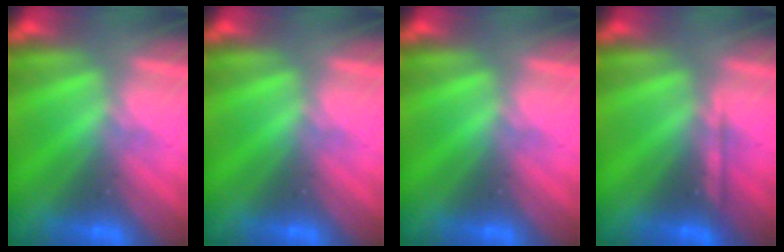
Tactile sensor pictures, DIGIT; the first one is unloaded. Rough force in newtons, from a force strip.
{"total": 0.0}
{"total": 0.0}
{"total": 2.1}